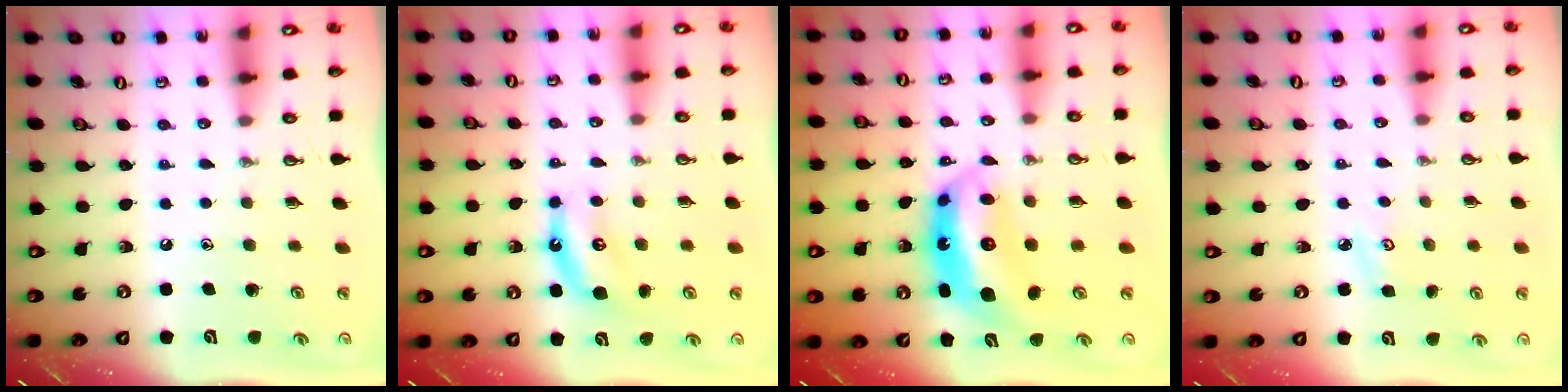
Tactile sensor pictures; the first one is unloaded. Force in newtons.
{"total": 6.3, "press": 6.3, "slide": 0.6}
{"total": 10.3, "press": 10.3, "slide": 1.1}
{"total": 3.6, "press": 3.6, "slide": 0.3}